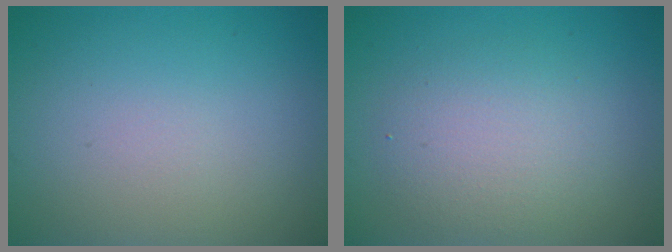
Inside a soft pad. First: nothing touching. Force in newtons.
{"total": 3.7, "press": 3.7, "slide": 0.2}